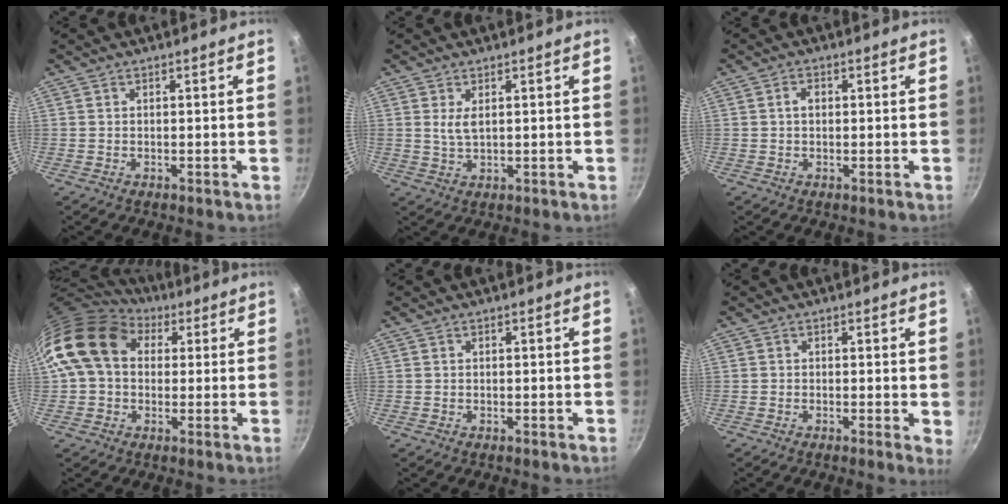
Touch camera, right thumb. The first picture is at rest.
{"total": 3.6, "force": [1.1, 1.5, 3.1], "torque": [-0.059, -0.012, 0.026]}
{"total": 1.9, "force": [0.2, 1.4, 1.3], "torque": [-0.017, 0.005, 0.001]}
{"total": 15.3, "force": [4.6, 11.4, 9.0], "torque": [-0.140, 0.018, 0.067]}
{"total": 0.0}
{"total": 1.8, "force": [0.0, 0.7, 1.7], "torque": [-0.019, -0.005, -0.005]}